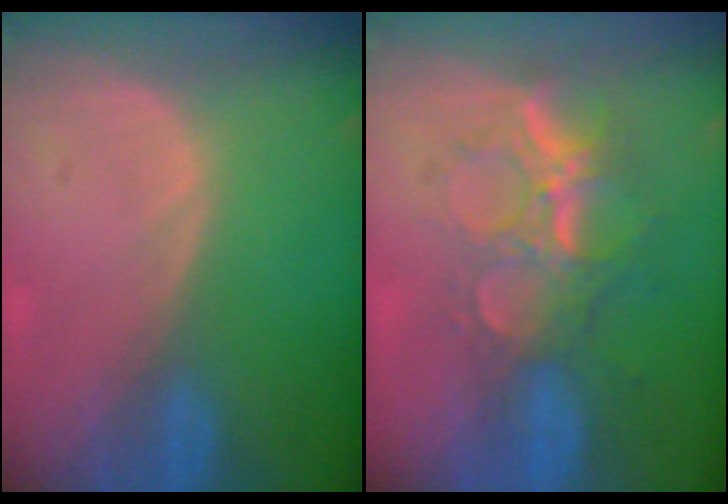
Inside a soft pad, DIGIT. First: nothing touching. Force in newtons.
{"total": 8.9, "press": 7.8, "slide": 4.3}